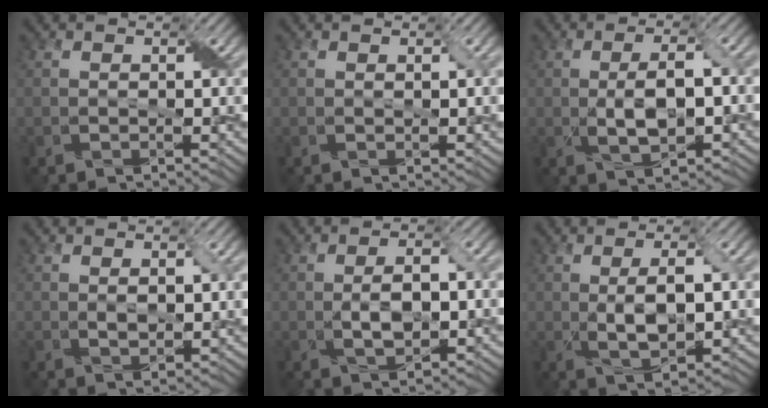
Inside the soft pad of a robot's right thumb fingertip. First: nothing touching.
{"total": 0.7, "force": [0.2, 0.0, 0.6], "torque": [-0.011, 0.002, 0.004]}
{"total": 5.7, "force": [-0.8, 2.2, 5.1], "torque": [-0.099, 0.001, -0.011]}
{"total": 2.0, "force": [0.4, 1.0, 1.7], "torque": [-0.036, -0.004, 0.011]}
{"total": 4.4, "force": [-0.7, 2.0, 3.8], "torque": [-0.074, 0.000, -0.011]}
{"total": 5.1, "force": [0.0, 1.9, 4.7], "torque": [-0.091, -0.003, 0.004]}